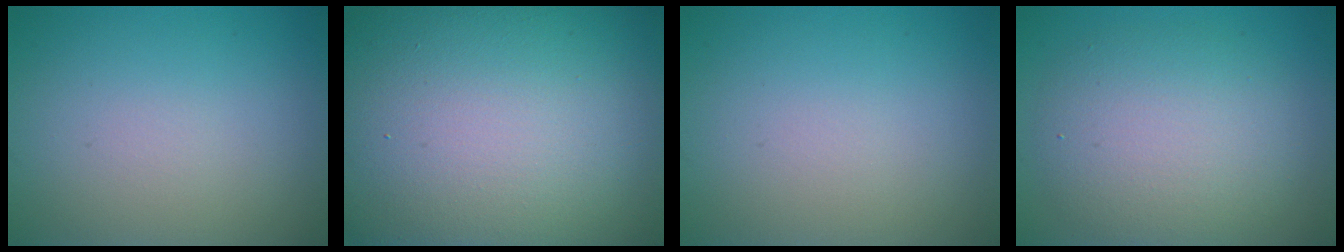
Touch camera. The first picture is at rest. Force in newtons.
{"total": 28.1, "press": 28.1, "slide": 0.8}
{"total": 0.0}
{"total": 6.2, "press": 6.1, "slide": 0.4}